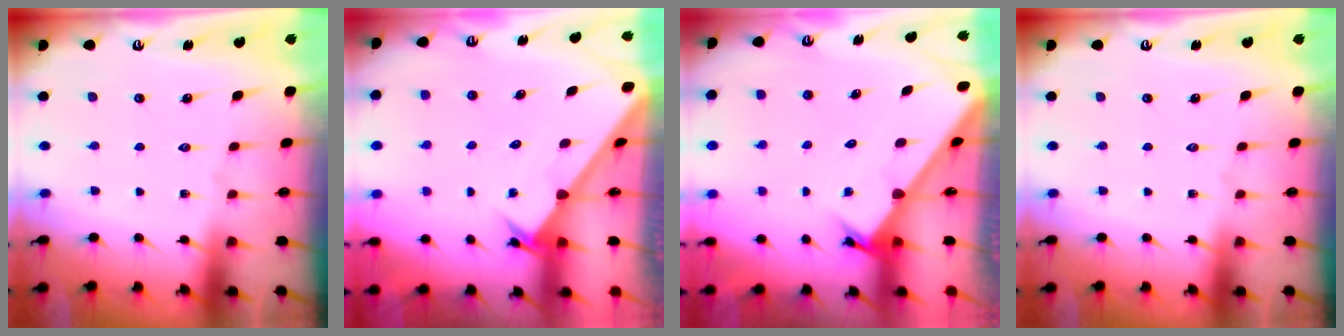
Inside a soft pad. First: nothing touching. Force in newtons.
{"total": 2.4, "press": 2.4, "slide": 0.2}
{"total": 2.8, "press": 2.8, "slide": 0.3}
{"total": 0.0}